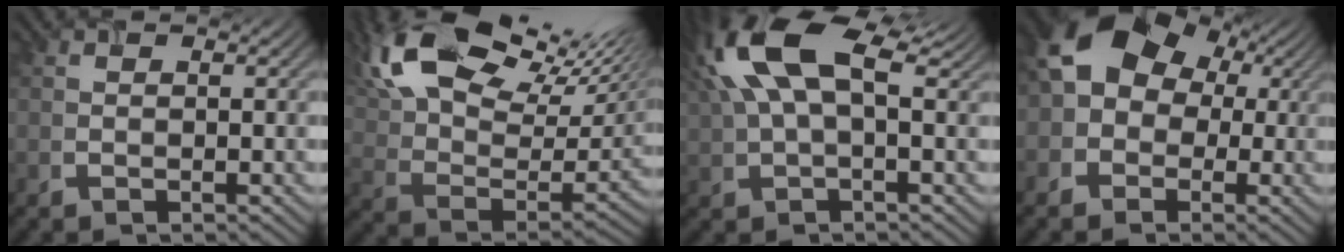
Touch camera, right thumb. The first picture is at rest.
{"total": 21.2, "force": [12.8, 9.4, 14.0], "torque": [-0.295, 0.060, 0.202]}
{"total": 13.8, "force": [4.6, 6.2, 11.4], "torque": [-0.262, 0.021, 0.088]}
{"total": 11.8, "force": [1.2, 9.8, 6.5], "torque": [-0.117, 0.033, -0.005]}